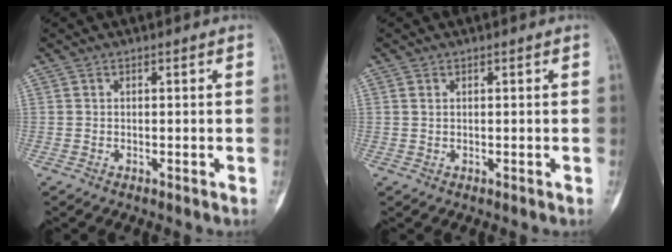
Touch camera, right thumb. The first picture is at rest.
{"total": 0.7, "force": [0.3, 0.4, 0.4], "torque": [-0.012, 0.005, 0.009]}